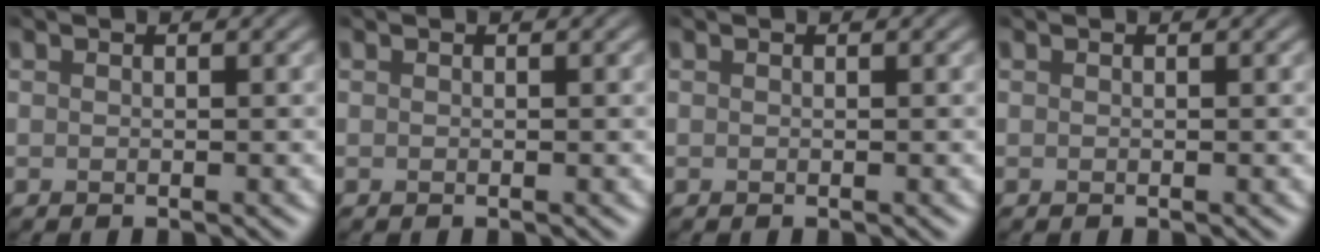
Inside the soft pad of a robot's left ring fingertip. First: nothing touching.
{"total": 0.0}
{"total": 0.0}
{"total": 0.0}